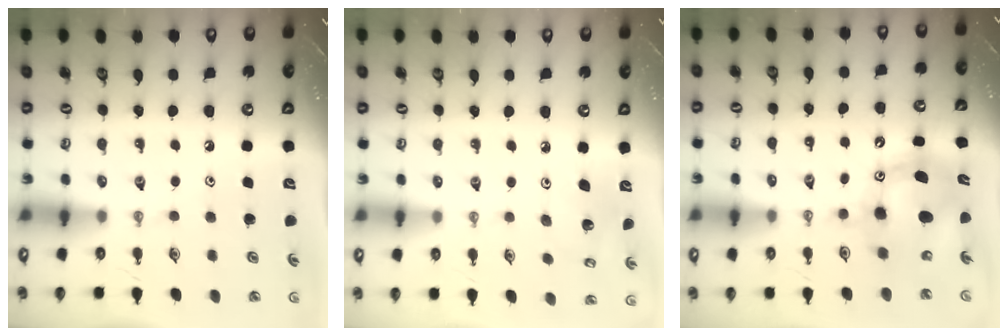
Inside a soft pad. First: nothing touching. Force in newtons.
{"total": 4.2, "press": 4.0, "slide": 1.3}
{"total": 11.6, "press": 11.3, "slide": 2.7}